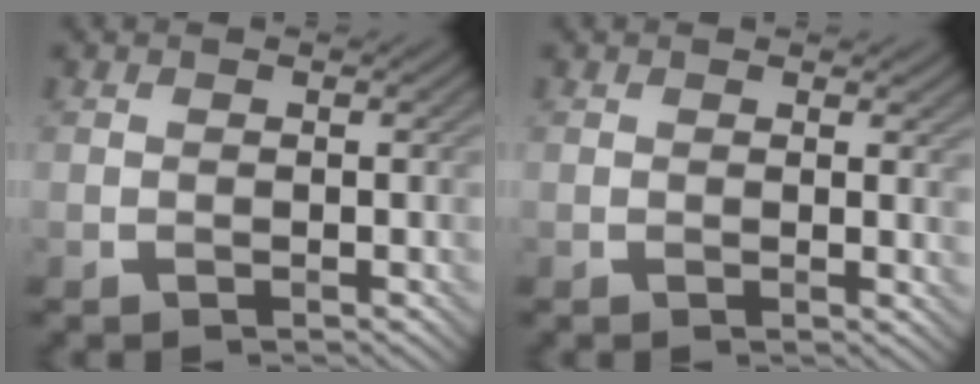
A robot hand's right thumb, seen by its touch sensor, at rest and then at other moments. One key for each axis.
{"total": 1.4, "fx": 0.6, "fy": 0.3, "fz": 1.2, "tx": -0.017, "ty": -0.005, "tz": 0.008}